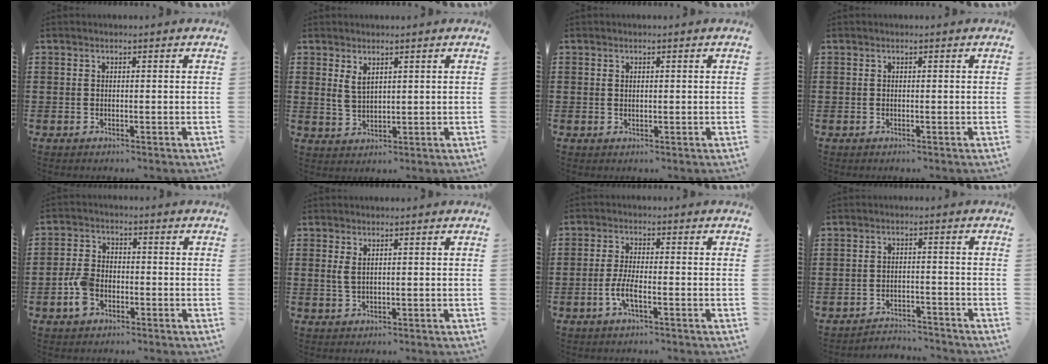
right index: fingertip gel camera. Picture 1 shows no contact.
{"total": 2.7, "force": [1.7, 1.2, 1.7], "torque": [-0.036, 0.004, 0.031]}
{"total": 0.5, "force": [0.3, 0.2, 0.3], "torque": [-0.007, 0.002, 0.006]}
{"total": 0.0}
{"total": 5.0, "force": [-2.1, 3.1, 3.4], "torque": [-0.086, 0.001, -0.043]}
{"total": 1.7, "force": [0.8, 0.5, 1.4], "torque": [-0.031, 0.003, 0.013]}
{"total": 3.8, "force": [-1.6, 0.8, 3.4], "torque": [-0.078, -0.006, -0.036]}
{"total": 2.9, "force": [-2.9, 0.3, -0.1], "torque": [-0.006, 0.000, -0.062]}